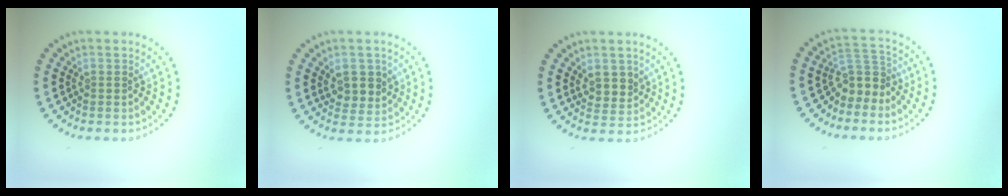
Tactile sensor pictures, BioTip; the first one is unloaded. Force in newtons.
{"total": 2.8, "press": 2.7, "slide": 0.9}
{"total": 2.4, "press": 2.2, "slide": 1.0}
{"total": 3.0, "press": 2.3, "slide": 1.9}